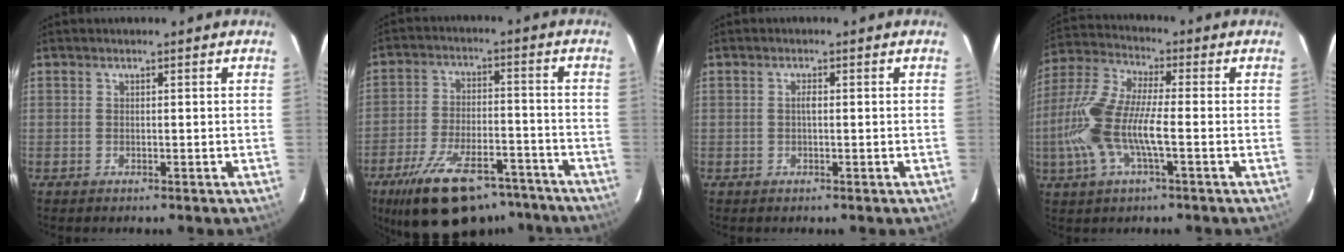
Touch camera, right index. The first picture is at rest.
{"total": 20.4, "force": [-15.1, 8.4, 10.8], "torque": [-0.209, -0.013, -0.222]}
{"total": 1.0, "force": [0.0, 0.4, 1.0], "torque": [-0.018, 0.004, -0.002]}
{"total": 14.3, "force": [-2.9, 4.0, 13.4], "torque": [-0.290, 0.001, -0.060]}